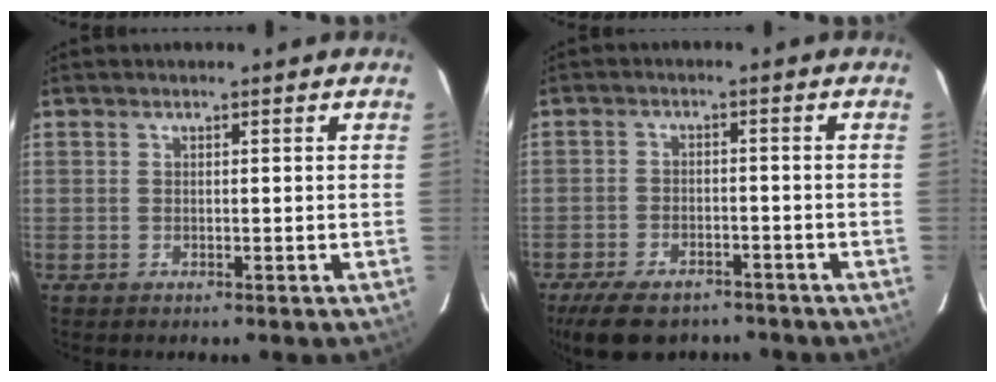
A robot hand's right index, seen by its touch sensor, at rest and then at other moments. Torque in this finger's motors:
{"motor_torque": [0.90, -0.72, 0.40, 0.08]}